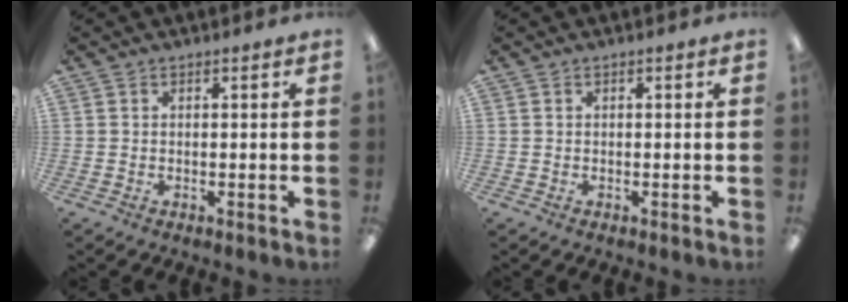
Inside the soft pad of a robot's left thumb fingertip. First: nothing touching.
{"total": 0.0}